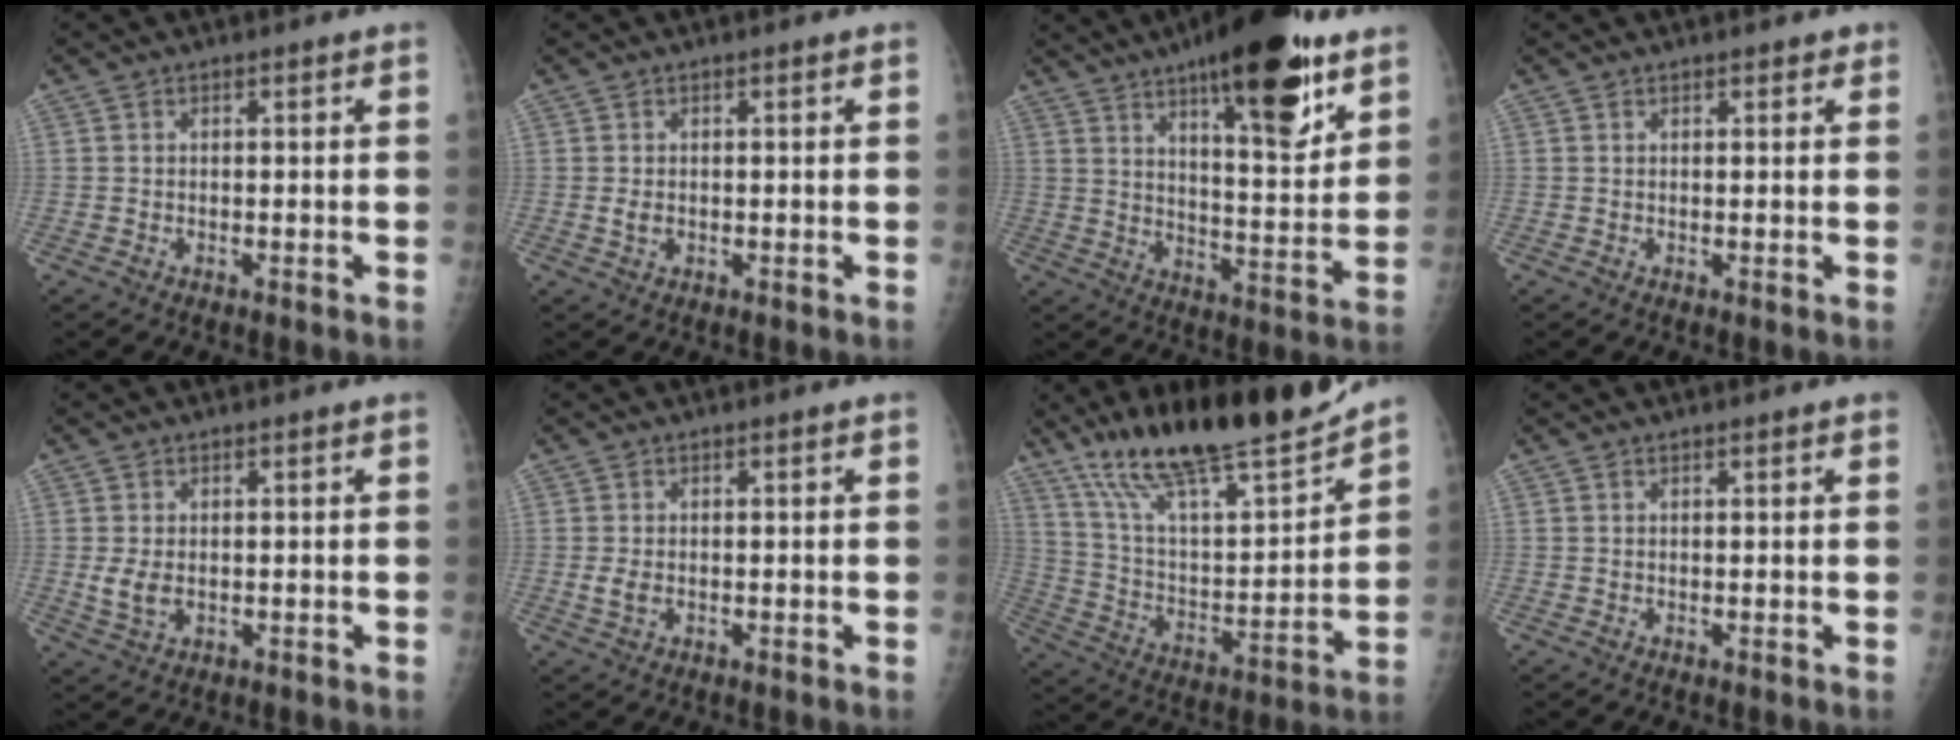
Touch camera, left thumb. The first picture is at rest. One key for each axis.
{"total": 1.5, "fx": 0.0, "fy": 1.1, "fz": 1.1, "tx": -0.017, "ty": -0.001, "tz": 0.002}
{"total": 21.0, "fx": 12.3, "fy": 6.2, "fz": 15.8, "tx": -0.205, "ty": -0.062, "tz": 0.186}
{"total": 1.4, "fx": 1.0, "fy": 0.7, "fz": 0.6, "tx": 0.002, "ty": -0.002, "tz": 0.009}
{"total": 3.5, "fx": 0.0, "fy": 2.2, "fz": 2.7, "tx": -0.054, "ty": -0.009, "tz": 0.006}
{"total": 2.0, "fx": -0.1, "fy": 1.3, "fz": 1.6, "tx": -0.035, "ty": -0.005, "tz": -0.003}
{"total": 22.9, "fx": 18.6, "fy": 4.4, "fz": 12.6, "tx": -0.187, "ty": -0.090, "tz": 0.323}
{"total": 1.0, "fx": 0.8, "fy": 0.2, "fz": 0.6, "tx": -0.005, "ty": 0.001, "tz": 0.009}